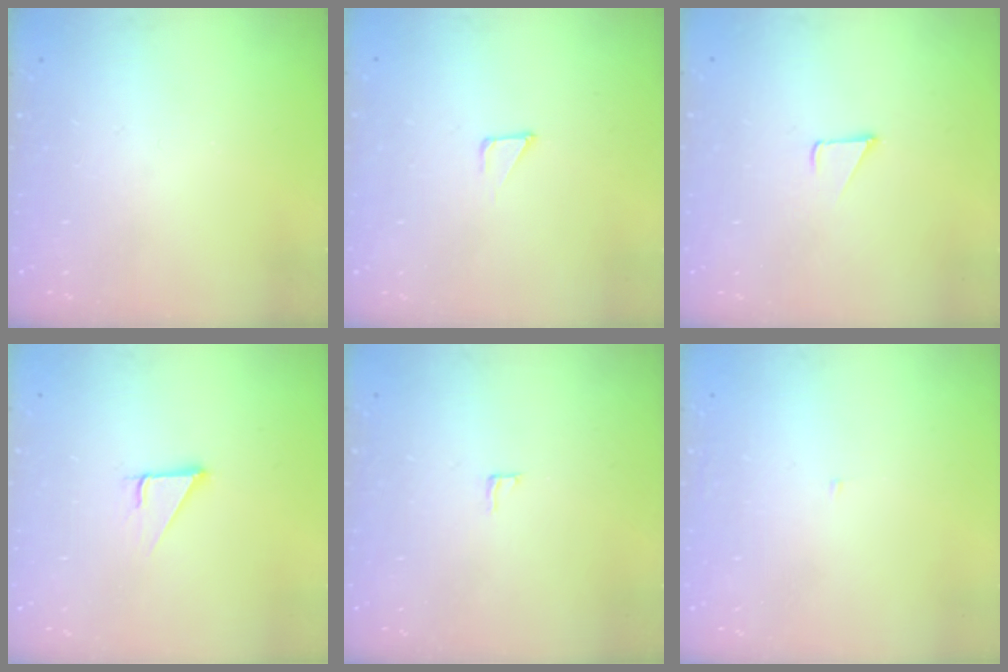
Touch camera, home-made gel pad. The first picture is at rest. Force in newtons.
{"total": 2.9, "press": 2.9, "slide": 0.3}
{"total": 2.3, "press": 2.3, "slide": 0.2}
{"total": 2.9, "press": 2.9, "slide": 0.1}
{"total": 3.1, "press": 3.1, "slide": 0.2}
{"total": 2.1, "press": 2.1, "slide": 0.2}